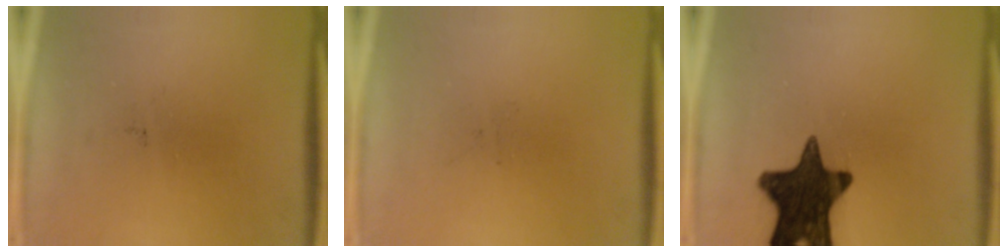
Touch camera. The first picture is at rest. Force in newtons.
{"total": 0.0}
{"total": 16.3}